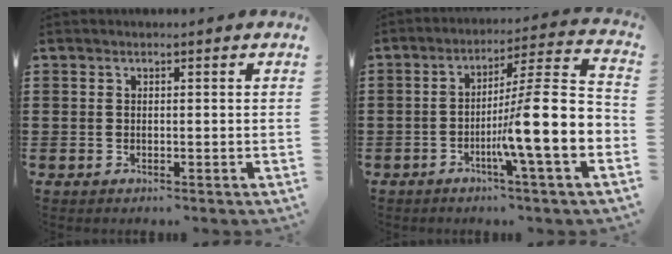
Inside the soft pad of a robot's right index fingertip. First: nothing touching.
{"total": 11.7, "force": [-3.4, -0.2, 11.2], "torque": [-0.173, -0.038, -0.073]}